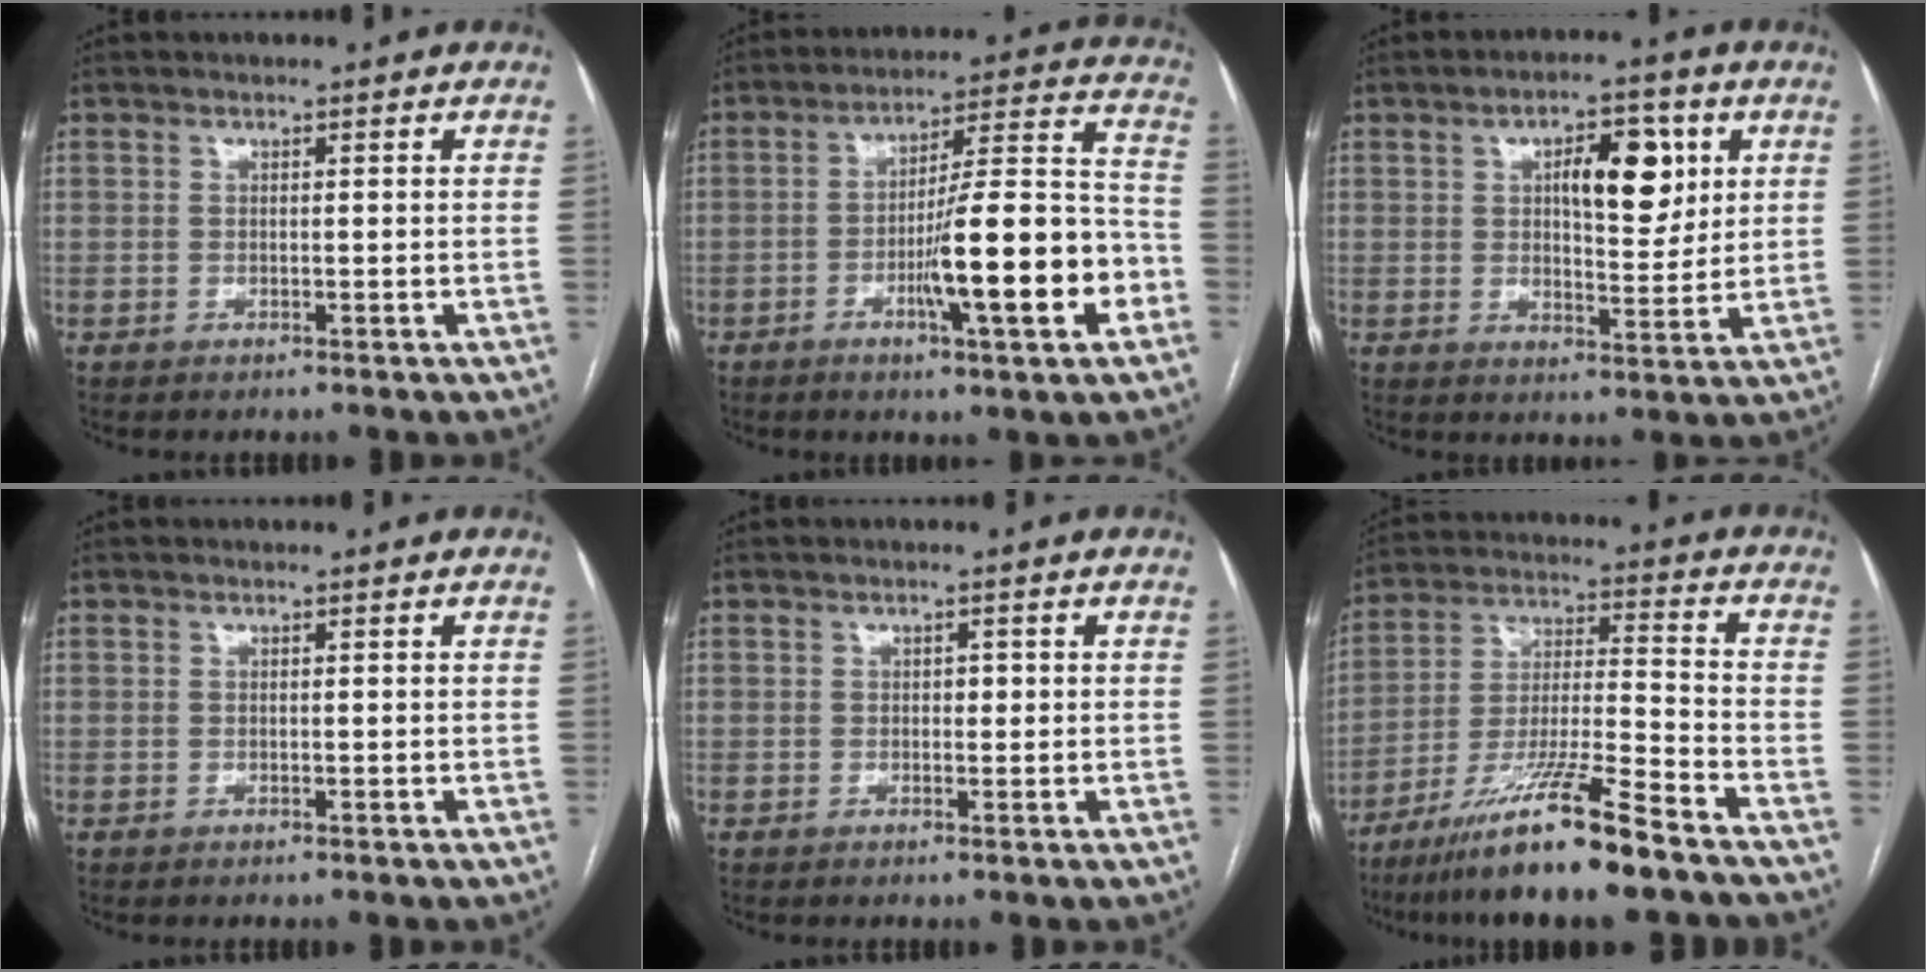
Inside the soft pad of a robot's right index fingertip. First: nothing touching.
{"total": 16.4, "force": [-5.6, 1.2, 15.3], "torque": [-0.238, 0.007, -0.083]}
{"total": 9.5, "force": [3.1, 3.7, 8.2], "torque": [-0.120, 0.010, 0.049]}
{"total": 0.0}
{"total": 1.1, "force": [0.1, 0.7, 0.8], "torque": [-0.007, 0.003, -0.001]}
{"total": 14.9, "force": [-10.8, -0.5, 10.2], "torque": [-0.197, -0.026, -0.196]}